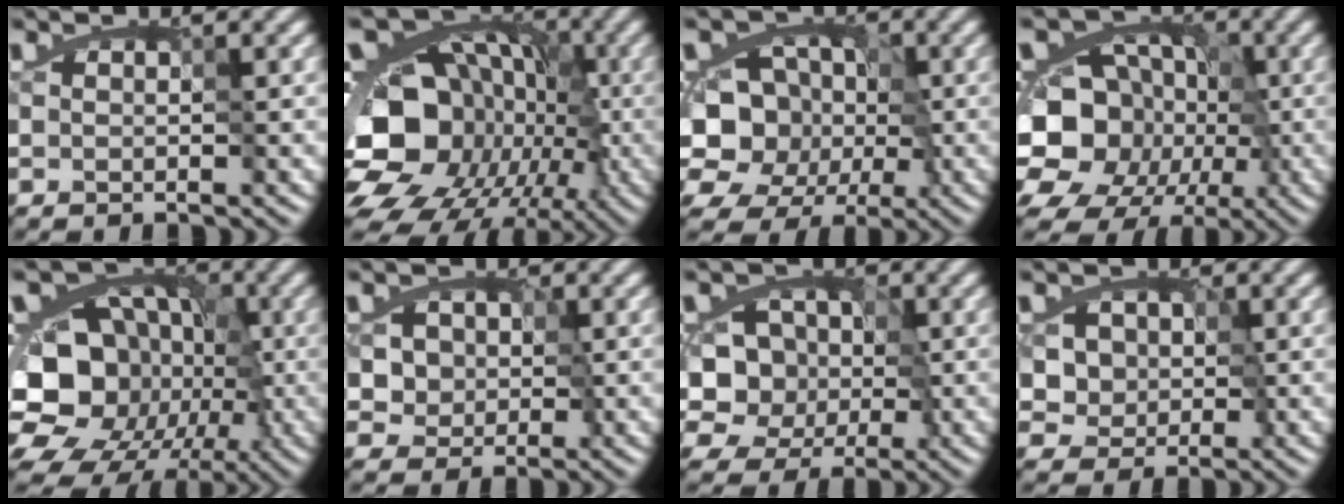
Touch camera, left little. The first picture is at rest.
{"total": 17.8, "force": [-5.8, 15.0, 7.7], "torque": [-0.149, 0.002, -0.119]}
{"total": 9.1, "force": [-3.4, 7.8, 3.2], "torque": [-0.035, 0.007, -0.082]}
{"total": 15.8, "force": [-6.3, 13.4, 5.7], "torque": [-0.105, -0.030, -0.122]}
{"total": 17.7, "force": [-6.2, 15.5, 6.0], "torque": [-0.119, 0.005, -0.135]}
{"total": 3.6, "force": [-0.2, 3.3, 1.4], "torque": [-0.020, -0.001, -0.001]}
{"total": 7.7, "force": [-3.1, 6.6, 2.6], "torque": [-0.027, 0.020, -0.072]}
{"total": 4.1, "force": [-0.1, 3.7, 1.7], "torque": [-0.018, 0.002, -0.001]}